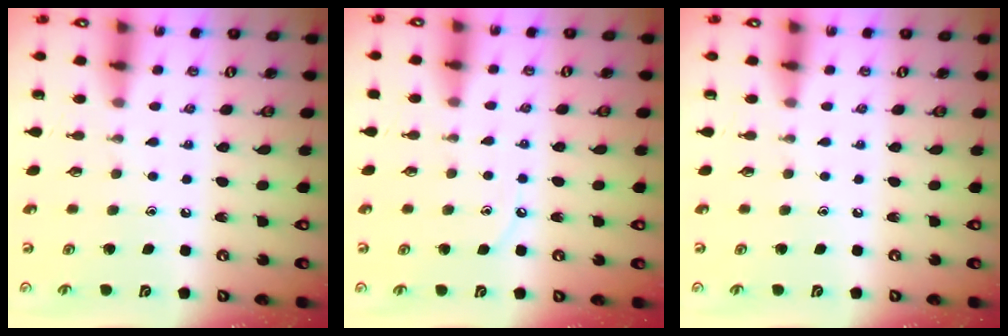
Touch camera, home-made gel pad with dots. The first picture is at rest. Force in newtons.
{"total": 4.5, "press": 4.4, "slide": 0.6}
{"total": 0.0}